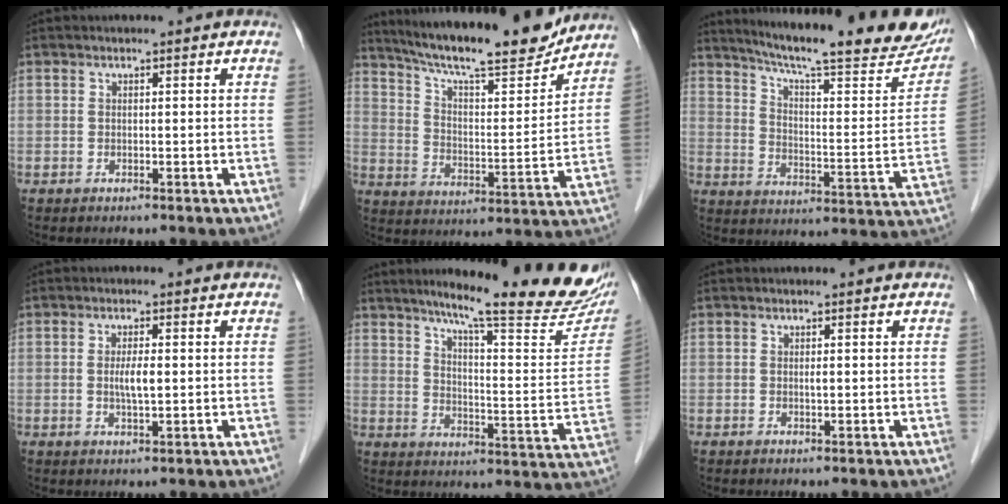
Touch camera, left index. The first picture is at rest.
{"total": 19.7, "force": [17.5, 2.0, 8.9], "torque": [-0.151, -0.005, 0.265]}
{"total": 27.0, "force": [22.8, 3.2, 14.0], "torque": [-0.212, -0.044, 0.297]}
{"total": 3.0, "force": [0.1, 0.5, 2.9], "torque": [-0.057, -0.002, 0.003]}
{"total": 24.4, "force": [19.9, 2.0, 14.1], "torque": [-0.195, -0.050, 0.256]}
{"total": 0.6, "force": [0.1, 0.1, 0.5], "torque": [-0.012, -0.001, 0.001]}